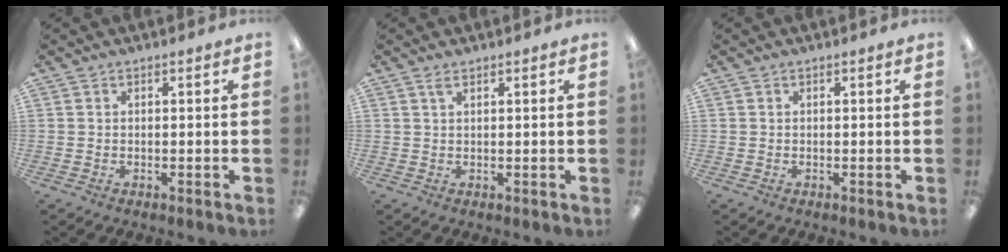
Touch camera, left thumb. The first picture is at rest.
{"total": 1.6, "force": [1.1, 0.5, 1.0], "torque": [-0.016, -0.002, 0.018]}
{"total": 0.0}